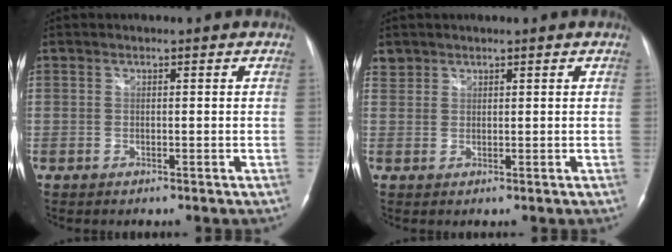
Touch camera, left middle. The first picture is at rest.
{"total": 1.6, "force": [1.3, 0.9, -0.2], "torque": [0.010, 0.009, 0.022]}